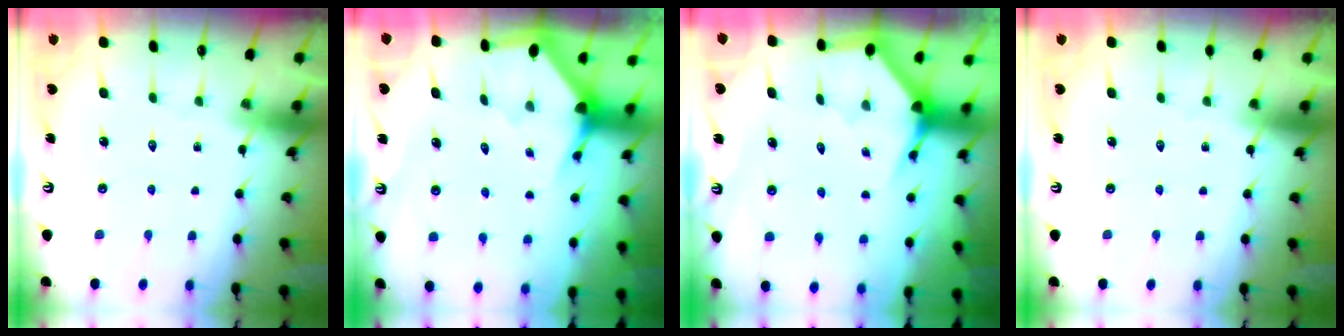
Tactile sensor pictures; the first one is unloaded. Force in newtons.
{"total": 3.0, "press": 3.0, "slide": 0.2}
{"total": 3.5, "press": 3.5, "slide": 0.2}
{"total": 0.0}